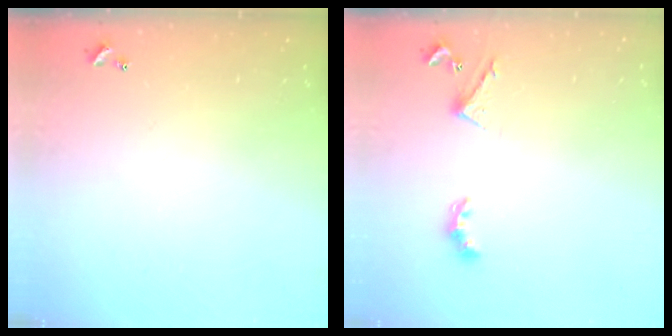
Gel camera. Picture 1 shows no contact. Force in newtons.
{"total": 2.8, "press": 2.8, "slide": 0.6}